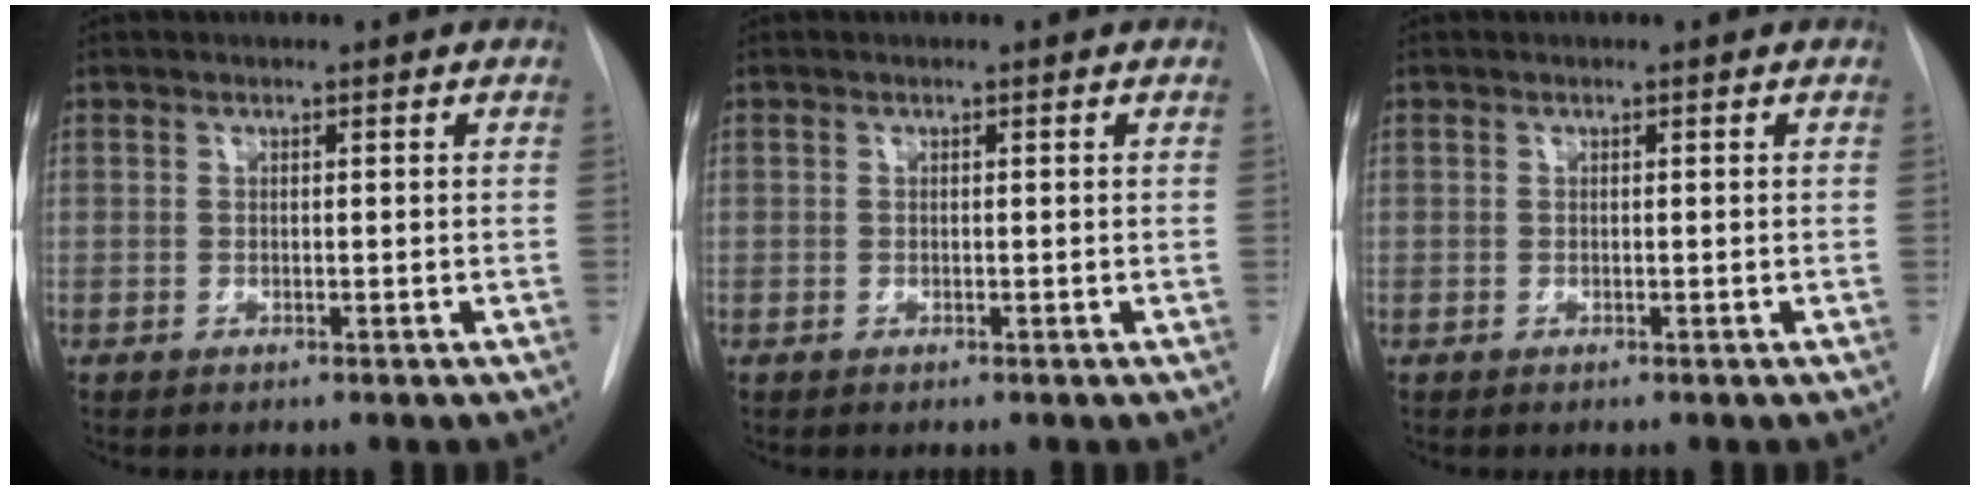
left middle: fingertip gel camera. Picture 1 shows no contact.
{"total": 0.0}
{"total": 0.0}